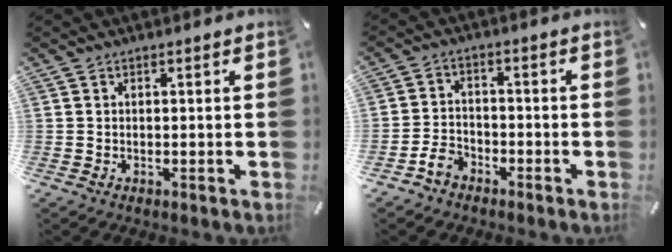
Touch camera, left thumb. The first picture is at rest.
{"total": 5.0, "force": [-3.4, 3.4, 1.5], "torque": [-0.035, 0.017, -0.067]}